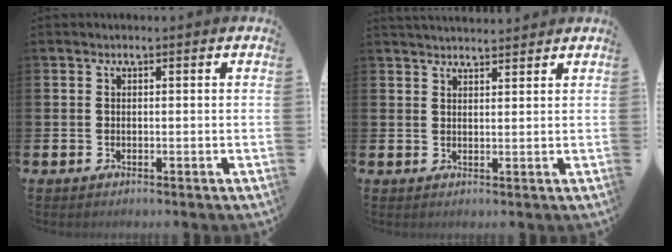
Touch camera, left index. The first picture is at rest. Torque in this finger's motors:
{"motor_torque": [0.02, -2.12, 0.03, 0.01]}